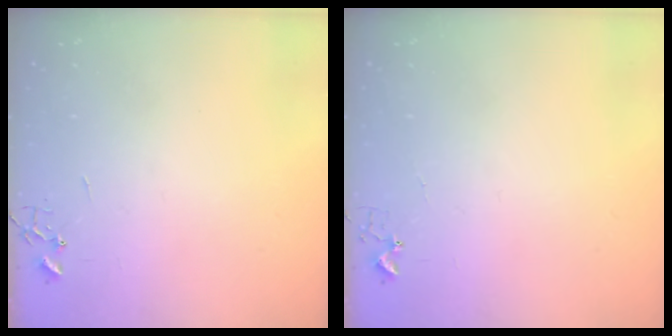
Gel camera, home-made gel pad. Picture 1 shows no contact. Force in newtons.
{"total": 3.7, "press": 3.6, "slide": 0.5}